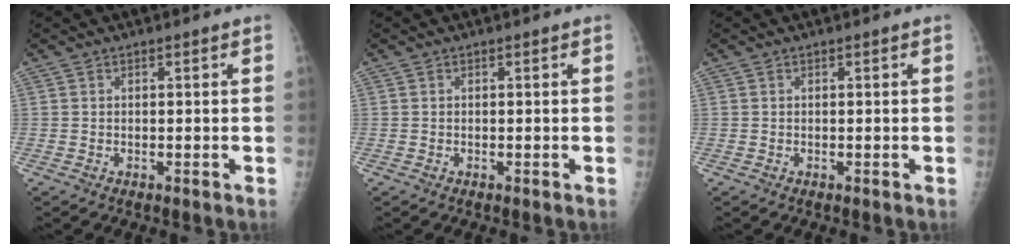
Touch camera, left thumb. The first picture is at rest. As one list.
[{"total": 0.0}, {"total": 0.0}]